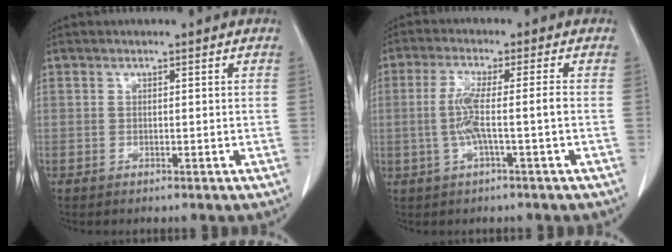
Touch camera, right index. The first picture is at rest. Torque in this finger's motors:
{"motor_torque": [0.68, -0.30, 0.19, 0.14]}